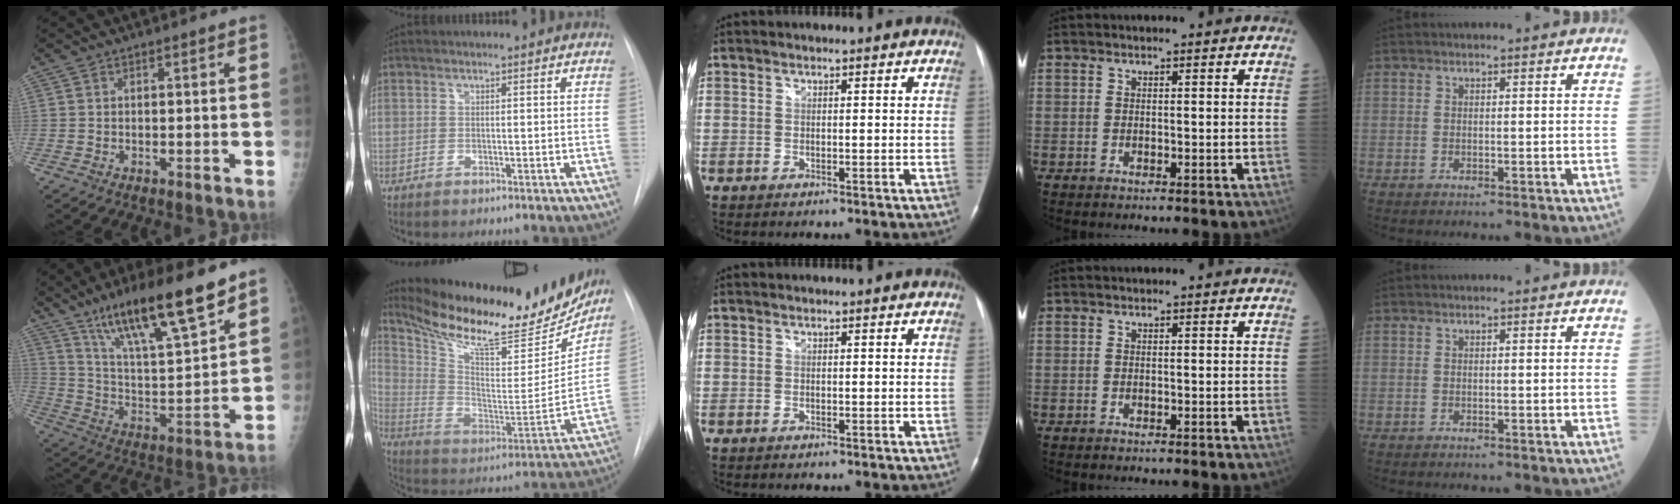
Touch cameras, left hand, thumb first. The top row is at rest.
{"thumb": {"total": 21.3, "force": [14.7, 4.1, 14.9], "torque": [-0.234, -0.063, 0.257]}, "index": {"total": 26.4, "force": [22.4, 7.1, 12.0], "torque": [-0.200, -0.039, 0.328]}}